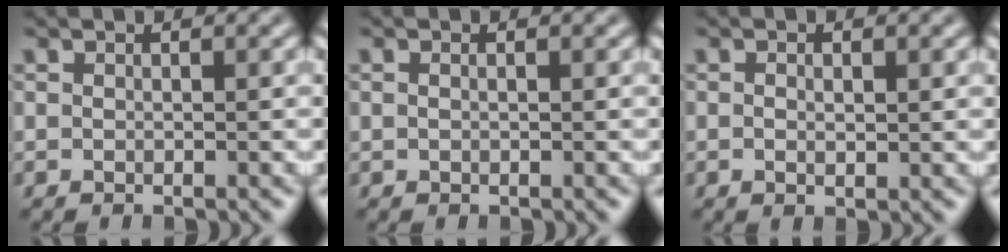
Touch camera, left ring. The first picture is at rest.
{"total": 0.9, "force": [0.5, 0.5, 0.6], "torque": [-0.005, -0.008, 0.000]}
{"total": 1.3, "force": [0.1, 0.6, 1.1], "torque": [-0.018, -0.002, 0.001]}